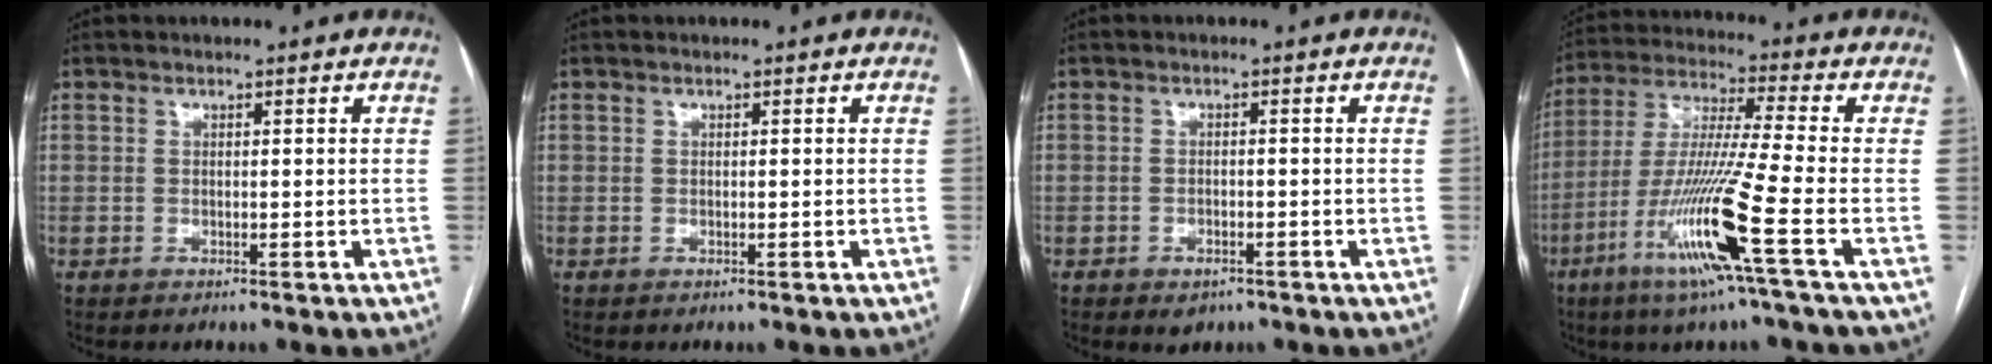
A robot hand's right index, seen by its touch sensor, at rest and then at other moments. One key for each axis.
{"total": 0.0}
{"total": 2.5, "fx": -1.5, "fy": 1.5, "fz": 1.2, "tx": -0.015, "ty": 0.001, "tz": -0.014}
{"total": 15.1, "fx": -6.4, "fy": -1.8, "fz": 13.5, "tx": -0.276, "ty": -0.026, "tz": -0.126}